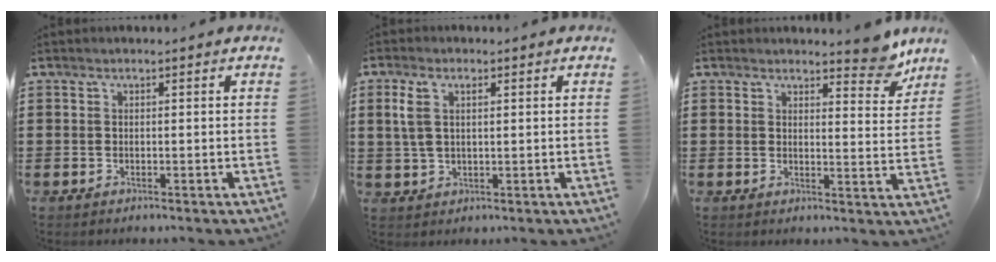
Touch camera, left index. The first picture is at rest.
{"total": 4.1, "force": [1.3, 2.1, 3.3], "torque": [-0.080, 0.006, 0.021]}
{"total": 5.5, "force": [4.7, 1.5, 2.5], "torque": [-0.030, -0.022, 0.081]}